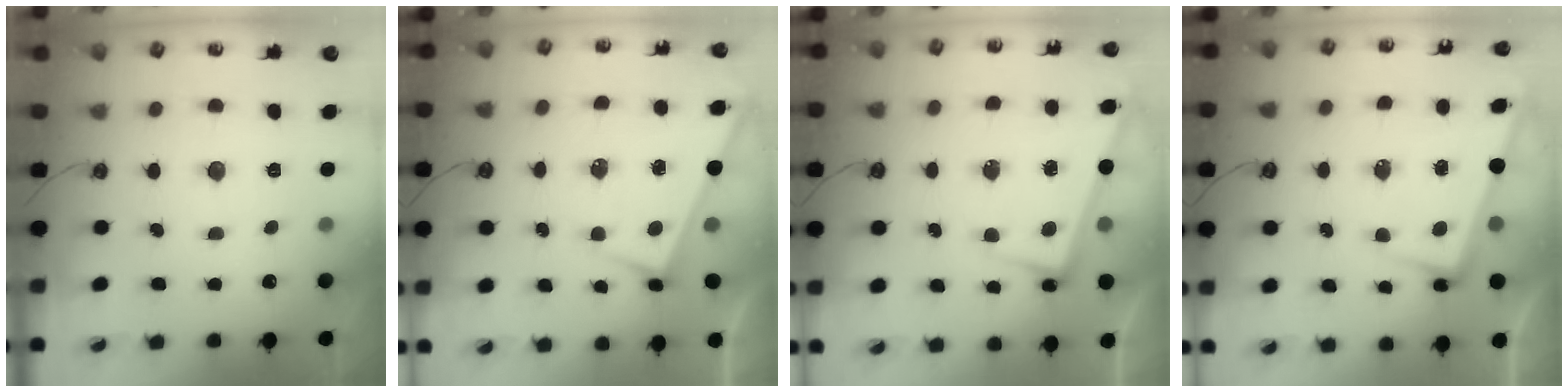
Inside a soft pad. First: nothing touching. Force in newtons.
{"total": 1.2, "press": 1.1, "slide": 0.4}
{"total": 2.6, "press": 2.5, "slide": 0.6}
{"total": 3.0, "press": 2.8, "slide": 0.9}